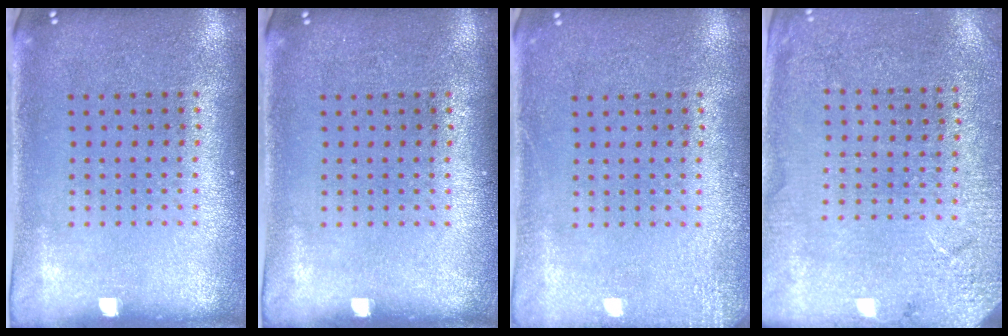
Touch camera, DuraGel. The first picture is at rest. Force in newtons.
{"total": 0.0}
{"total": 1.7, "press": 1.7, "slide": 0.3}
{"total": 2.6, "press": 2.6, "slide": 0.2}